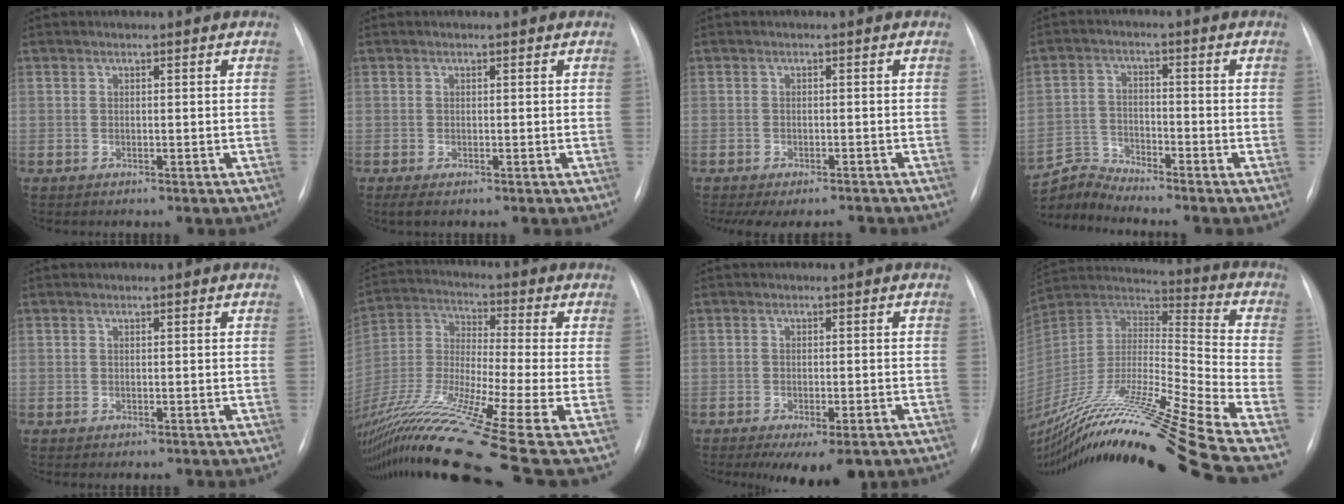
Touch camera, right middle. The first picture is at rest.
{"total": 1.4, "force": [-0.8, 0.4, 1.1], "torque": [-0.018, -0.004, -0.010]}
{"total": 7.3, "force": [-6.7, 1.8, 2.4], "torque": [-0.029, -0.001, -0.085]}
{"total": 5.5, "force": [-5.2, -1.6, -1.2], "torque": [0.007, -0.010, -0.102]}
{"total": 0.0}
{"total": 20.8, "force": [-12.7, -1.1, 16.4], "torque": [-0.330, -0.038, -0.236]}
{"total": 7.7, "force": [-5.1, 2.4, 5.3], "torque": [-0.064, -0.012, -0.072]}
{"total": 30.0, "force": [-23.2, -2.2, 18.8], "torque": [-0.324, -0.040, -0.410]}